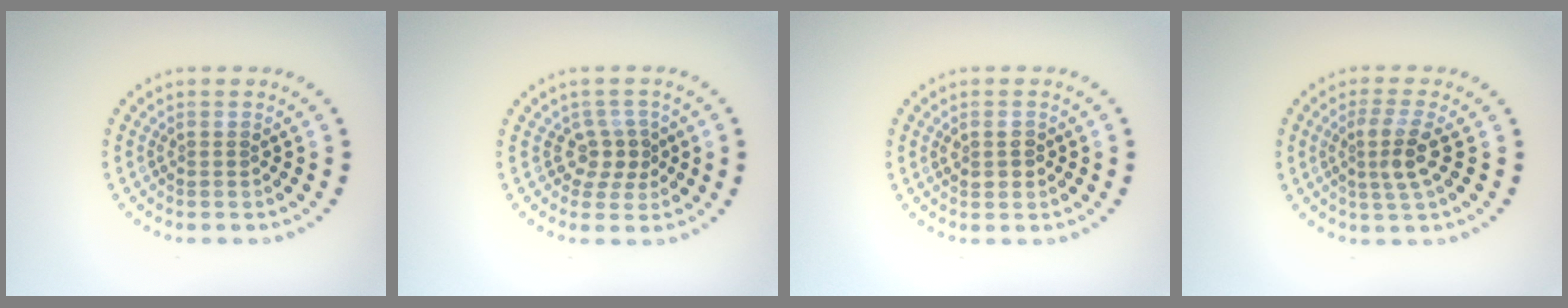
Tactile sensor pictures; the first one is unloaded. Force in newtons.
{"total": 2.4, "press": 1.8, "slide": 1.6}
{"total": 1.5, "press": 1.5, "slide": 0.3}
{"total": 2.8, "press": 2.4, "slide": 1.4}